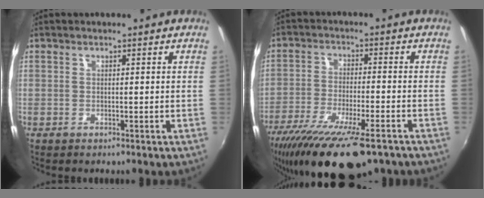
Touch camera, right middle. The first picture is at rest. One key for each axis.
{"total": 19.3, "fx": -14.2, "fy": 4.5, "fz": 12.3, "tx": -0.241, "ty": -0.064, "tz": -0.233}